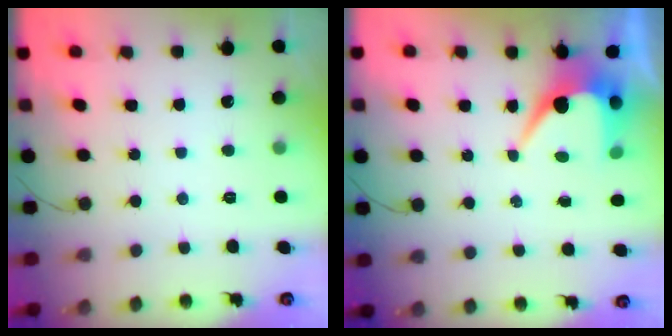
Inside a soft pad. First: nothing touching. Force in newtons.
{"total": 6.7, "press": 6.7, "slide": 0.3}